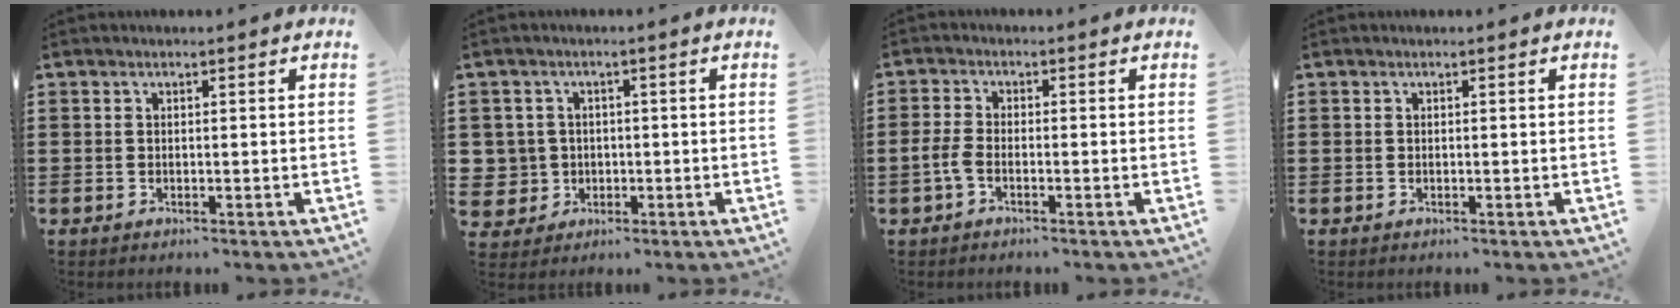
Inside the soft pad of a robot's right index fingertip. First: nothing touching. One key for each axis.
{"total": 3.8, "fx": -0.4, "fy": 3.8, "fz": 0.4, "tx": -0.033, "ty": 0.009, "tz": -0.012}
{"total": 2.6, "fx": -1.2, "fy": 0.9, "fz": 2.0, "tx": -0.051, "ty": -0.003, "tz": -0.027}
{"total": 0.0}